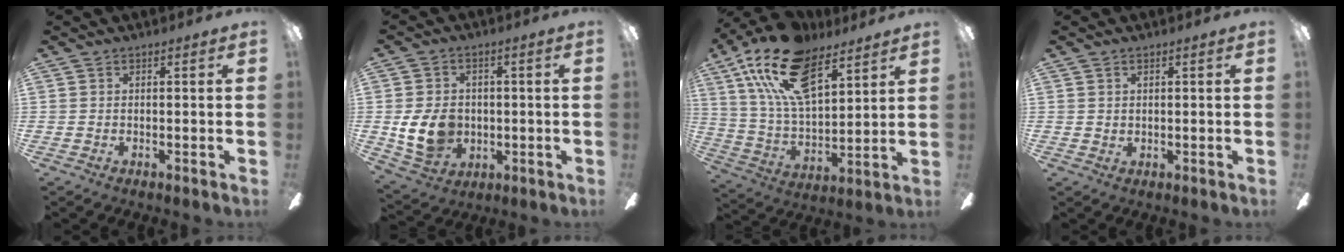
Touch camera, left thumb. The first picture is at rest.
{"total": 11.4, "force": [-1.3, 9.0, 6.9], "torque": [-0.153, 0.011, -0.020]}
{"total": 21.1, "force": [12.4, 10.0, 13.8], "torque": [-0.265, -0.048, 0.218]}
{"total": 1.0, "force": [0.7, 0.7, 0.3], "torque": [-0.008, 0.003, 0.013]}